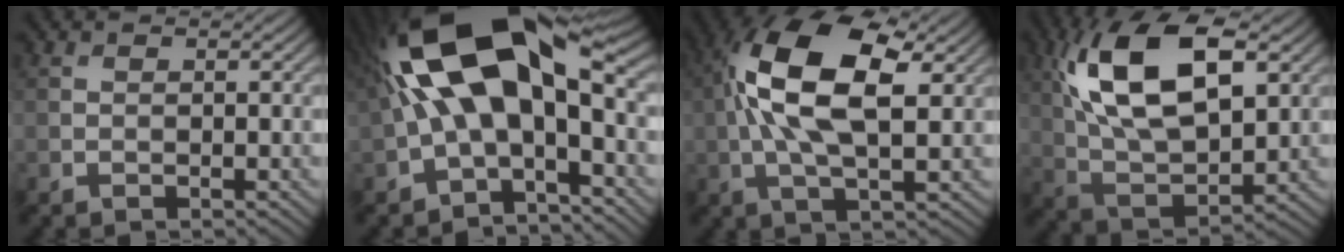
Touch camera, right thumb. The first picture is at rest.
{"total": 17.1, "force": [1.9, 8.0, 14.9], "torque": [-0.280, 0.025, 0.022]}
{"total": 13.1, "force": [2.3, 5.8, 11.5], "torque": [-0.228, 0.015, 0.037]}
{"total": 15.7, "force": [5.5, 7.5, 12.7], "torque": [-0.268, 0.013, 0.101]}